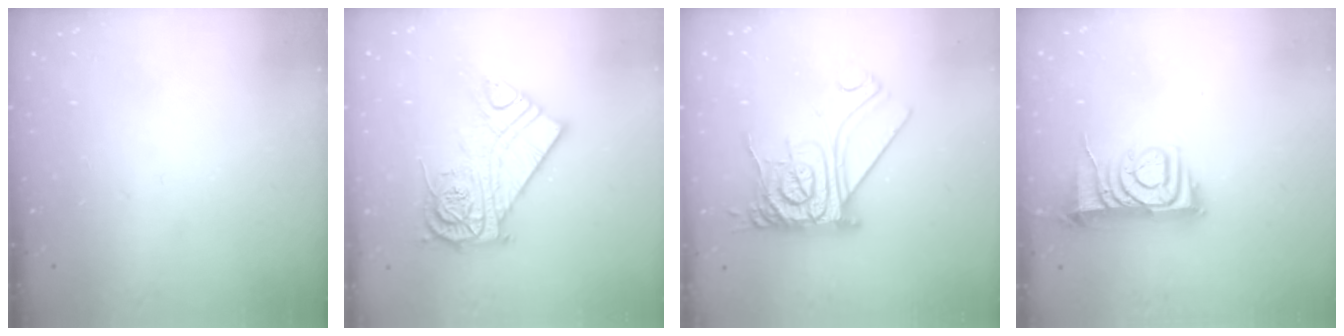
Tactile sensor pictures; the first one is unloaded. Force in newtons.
{"total": 14.0, "press": 13.9, "slide": 1.4}
{"total": 15.8, "press": 15.7, "slide": 1.4}
{"total": 9.0, "press": 9.0, "slide": 0.7}